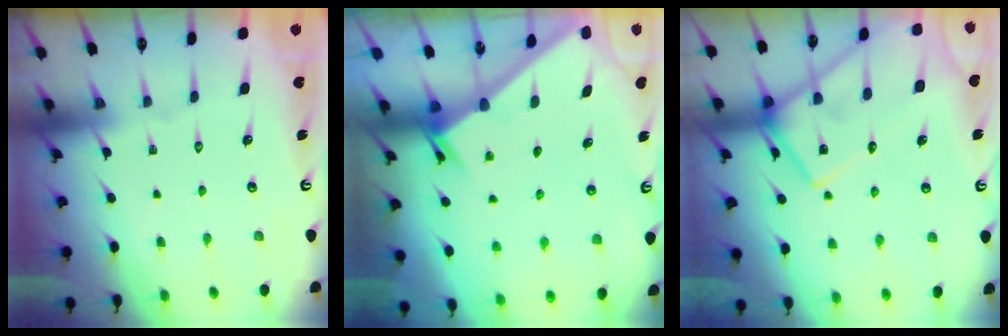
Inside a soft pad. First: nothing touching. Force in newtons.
{"total": 2.4, "press": 2.4, "slide": 0.2}
{"total": 18.9, "press": 18.8, "slide": 1.4}